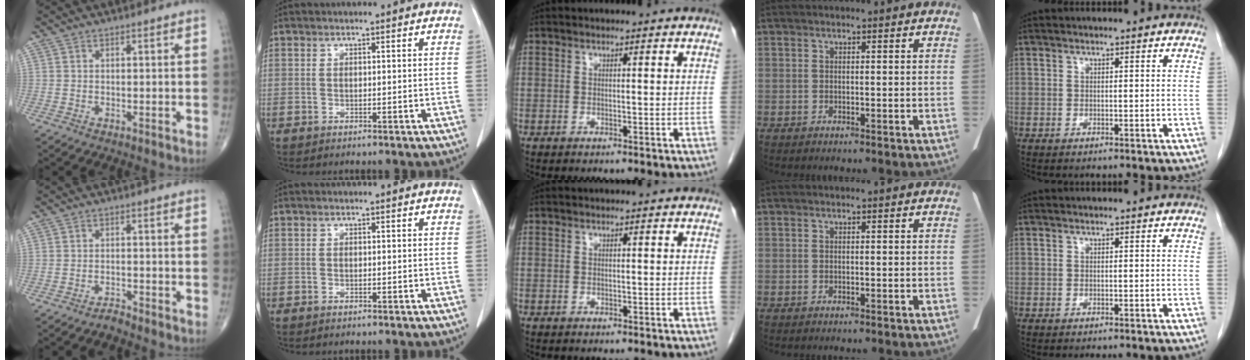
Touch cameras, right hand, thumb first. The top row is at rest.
{"thumb": {"total": 1.7, "force": [-1.6, 0.2, 0.3], "torque": [-0.009, 0.006, -0.030]}, "index": {"total": 0.7, "force": [-0.3, 0.4, 0.4], "torque": [-0.009, 0.000, -0.004]}}